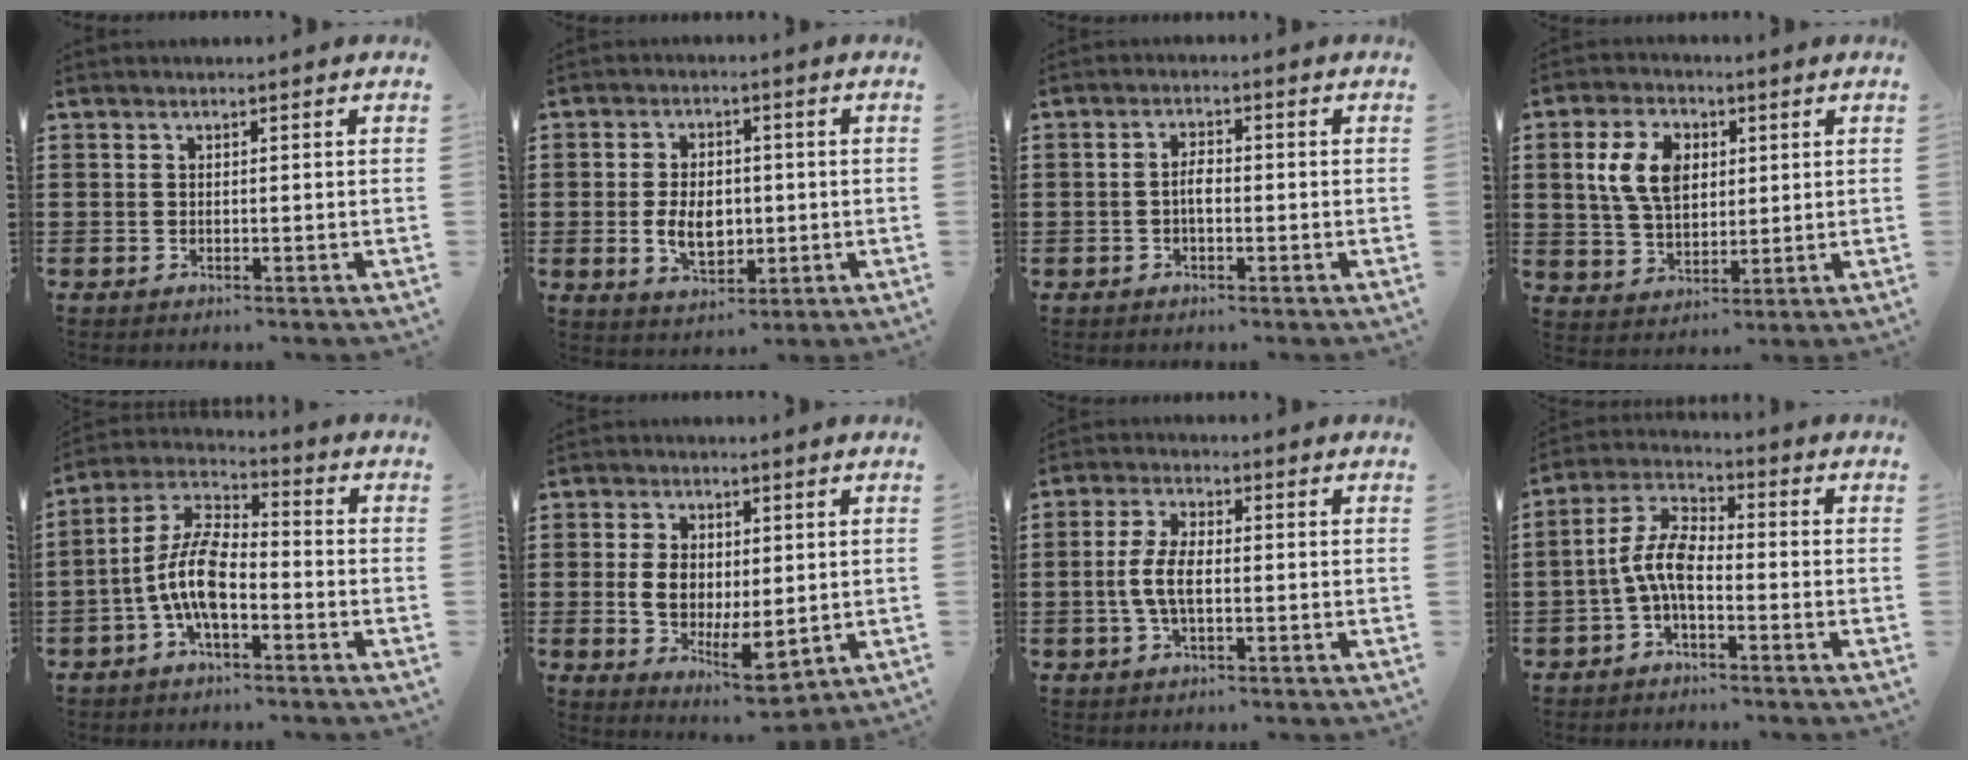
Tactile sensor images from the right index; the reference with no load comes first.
{"total": 6.1, "force": [-0.5, 4.1, 4.5], "torque": [-0.093, 0.003, -0.015]}
{"total": 2.2, "force": [-0.5, 1.0, 1.9], "torque": [-0.045, 0.002, -0.013]}
{"total": 8.1, "force": [1.9, 5.5, 5.6], "torque": [-0.131, 0.012, 0.029]}
{"total": 9.6, "force": [-2.9, 4.0, 8.3], "torque": [-0.203, -0.005, -0.064]}
{"total": 6.3, "force": [0.4, 4.0, 4.9], "torque": [-0.105, 0.003, 0.002]}
{"total": 5.1, "force": [-0.6, 2.4, 4.4], "torque": [-0.108, -0.002, -0.019]}
{"total": 6.9, "force": [-1.8, 3.0, 6.0], "torque": [-0.141, 0.002, -0.040]}